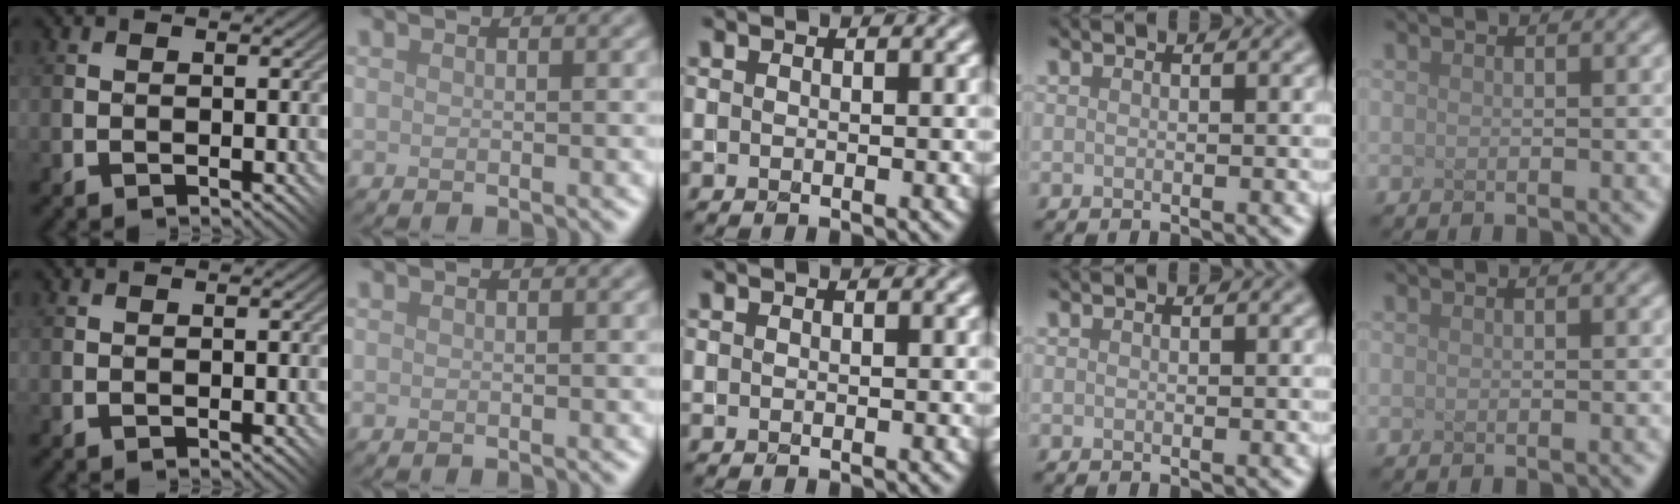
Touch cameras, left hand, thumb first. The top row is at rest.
{}